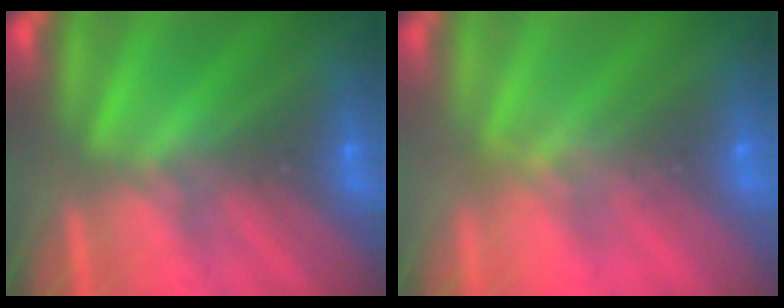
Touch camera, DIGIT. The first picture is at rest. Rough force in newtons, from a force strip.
{"total": 4.6}